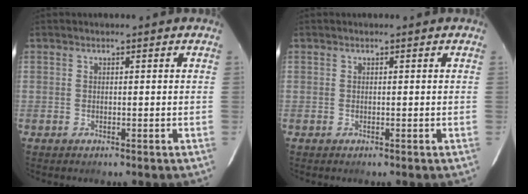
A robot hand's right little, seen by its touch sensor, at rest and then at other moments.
{"total": 0.0}